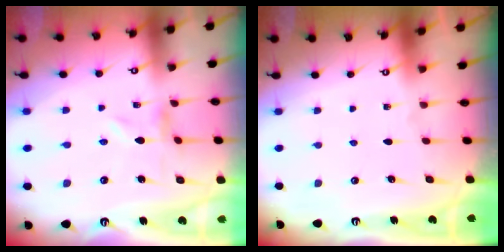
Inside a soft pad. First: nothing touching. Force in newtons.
{"total": 0.0}